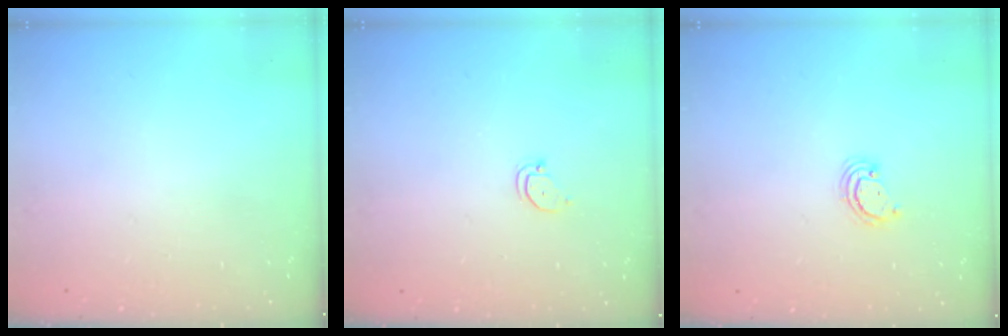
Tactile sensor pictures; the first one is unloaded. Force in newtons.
{"total": 2.4, "press": 2.4, "slide": 0.2}
{"total": 2.9, "press": 2.8, "slide": 0.3}